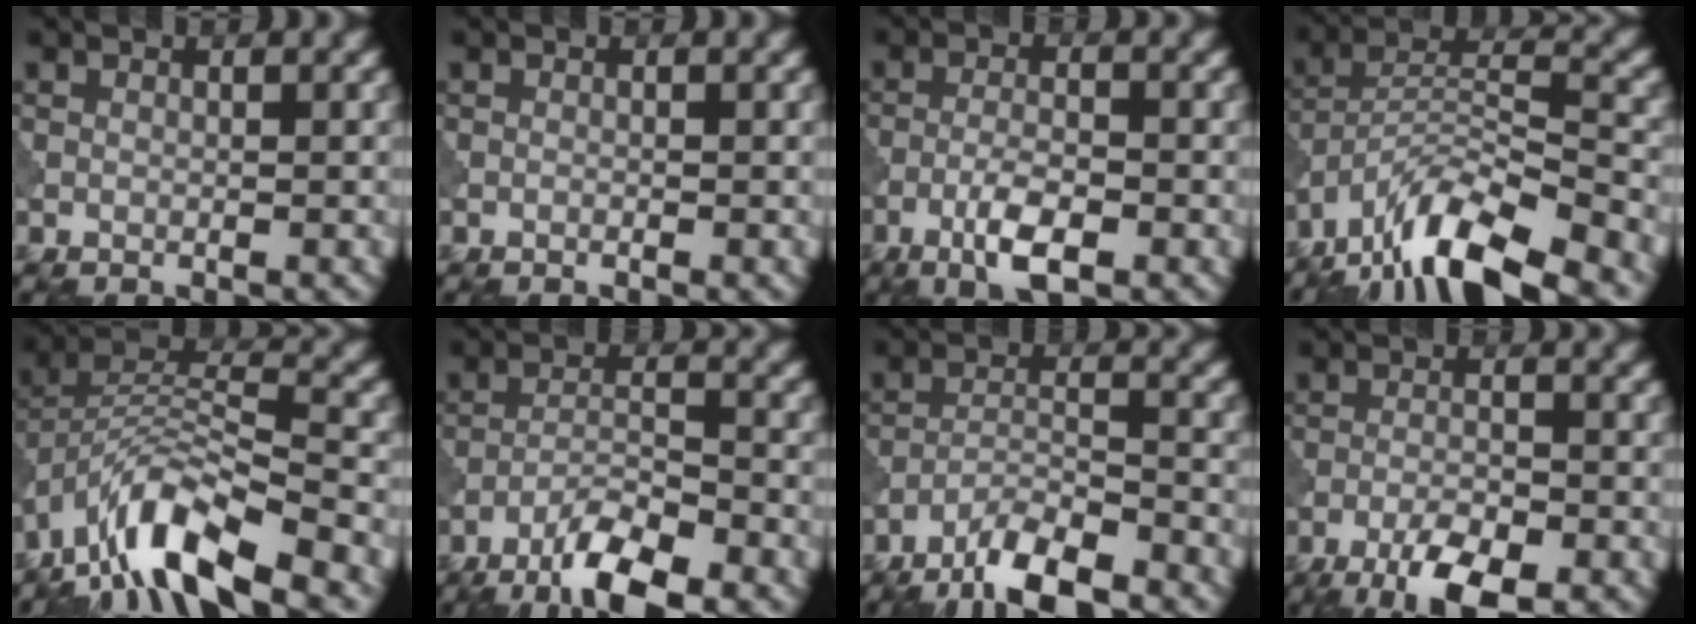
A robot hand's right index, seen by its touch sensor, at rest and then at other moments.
{"total": 0.0}
{"total": 3.8, "force": [-1.9, 1.0, 3.1], "torque": [-0.064, 0.003, -0.041]}
{"total": 11.5, "force": [-8.7, 3.0, 7.0], "torque": [-0.118, 0.011, -0.161]}
{"total": 10.3, "force": [-7.2, 3.1, 6.7], "torque": [-0.113, 0.009, -0.151]}
{"total": 6.2, "force": [-4.4, 1.3, 4.1], "torque": [-0.072, 0.002, -0.084]}
{"total": 6.5, "force": [-5.2, 1.3, 3.7], "torque": [-0.063, 0.000, -0.098]}
{"total": 5.6, "force": [-3.6, 1.6, 4.1], "torque": [-0.074, -0.002, -0.065]}